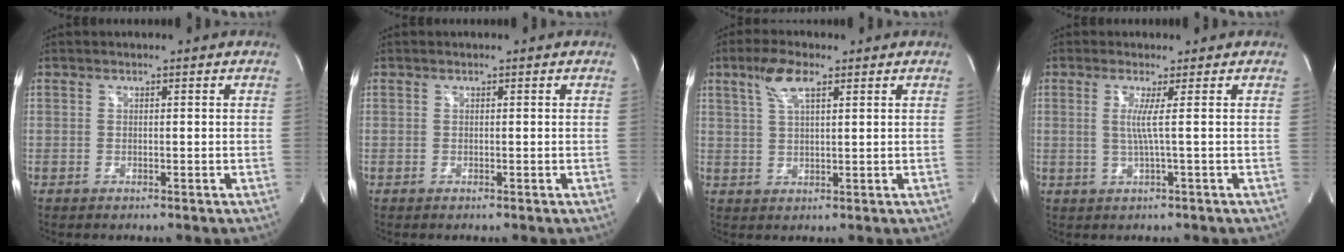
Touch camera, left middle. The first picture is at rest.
{"total": 0.0}
{"total": 5.3, "force": [3.0, 1.3, 4.2], "torque": [-0.093, 0.011, 0.059]}
{"total": 2.8, "force": [0.4, -1.1, 2.6], "torque": [-0.053, -0.004, 0.009]}